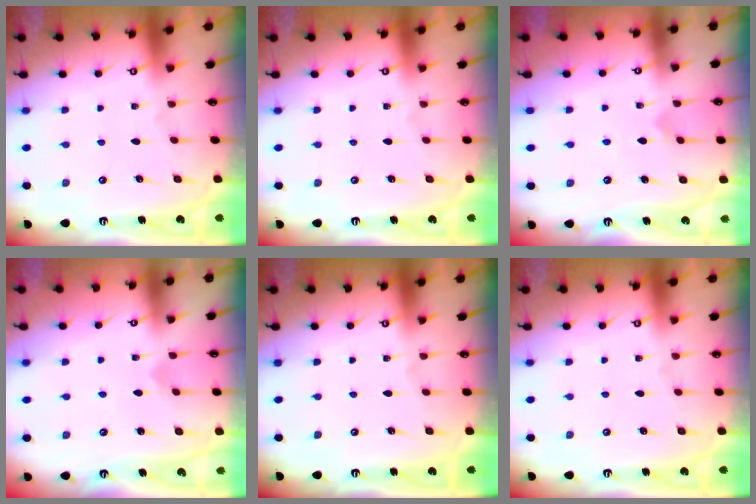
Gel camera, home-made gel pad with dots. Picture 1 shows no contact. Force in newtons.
{"total": 0.0}
{"total": 3.8, "press": 3.8, "slide": 0.5}
{"total": 1.7, "press": 1.6, "slide": 0.1}
{"total": 0.0}
{"total": 0.0}